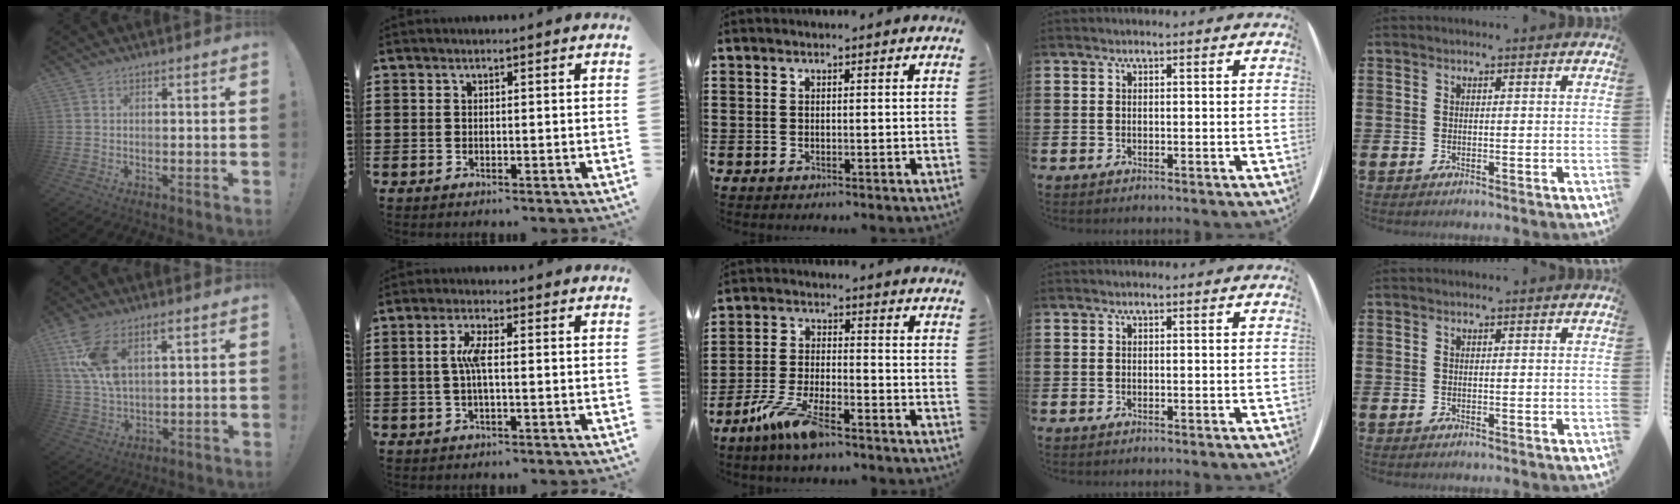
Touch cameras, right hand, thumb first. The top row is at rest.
{"thumb": {"total": 11.6, "force": [5.6, 6.3, 8.1], "torque": [-0.166, -0.010, 0.107]}, "index": {"total": 4.0, "force": [-0.1, 0.9, 3.9], "torque": [-0.080, 0.000, -0.006]}, "middle": {"total": 7.8, "force": [-5.4, 1.6, 5.4], "torque": [-0.123, -0.009, -0.104]}}